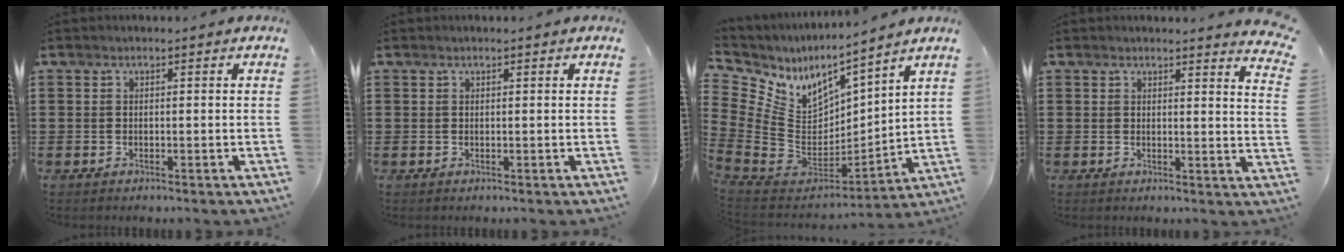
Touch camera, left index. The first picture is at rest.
{"total": 0.0}
{"total": 7.3, "force": [2.6, 5.8, 3.7], "torque": [-0.124, -0.048, 0.044]}
{"total": 2.8, "force": [2.6, -0.4, 0.8], "torque": [-0.019, -0.011, 0.046]}